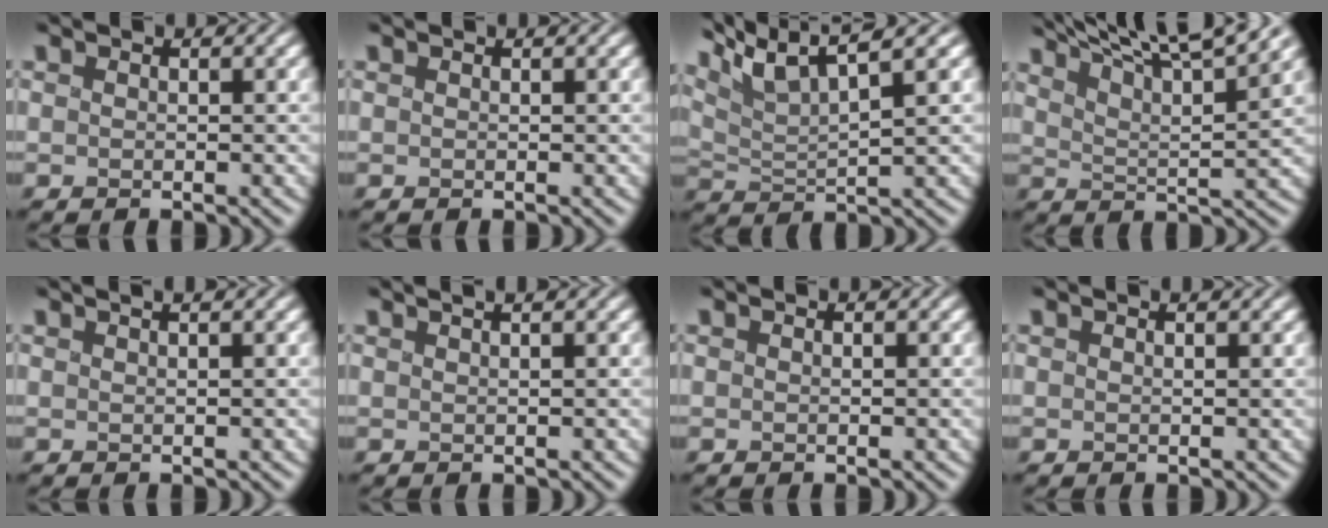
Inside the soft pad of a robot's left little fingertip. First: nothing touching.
{"total": 0.0}
{"total": 6.4, "force": [4.6, 1.0, 4.4], "torque": [-0.081, 0.019, 0.083]}
{"total": 11.2, "force": [8.5, 2.2, 6.9], "torque": [-0.104, 0.023, 0.087]}
{"total": 1.1, "force": [0.8, 0.2, 0.7], "torque": [0.005, 0.008, 0.000]}
{"total": 1.5, "force": [1.0, 0.4, 1.0], "torque": [0.007, 0.011, -0.005]}
{"total": 0.0}
{"total": 0.6, "force": [0.6, -0.1, 0.2], "torque": [0.001, 0.003, 0.006]}